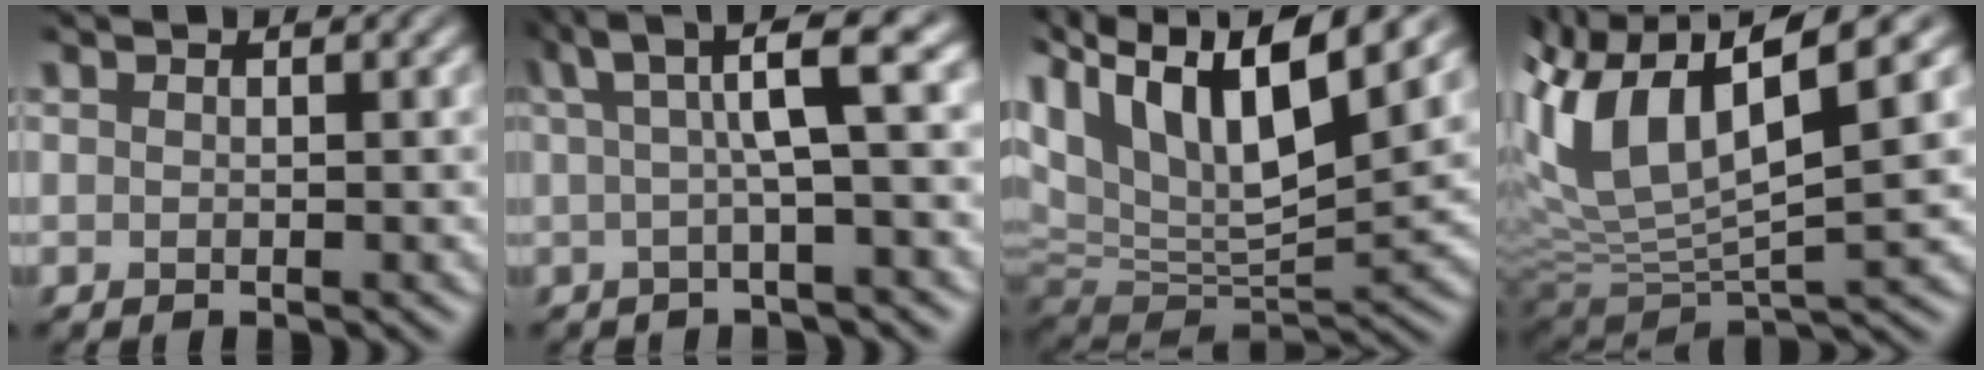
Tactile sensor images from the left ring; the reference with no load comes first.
{"total": 5.8, "force": [1.9, 0.8, 5.4], "torque": [-0.082, 0.022, 0.026]}
{"total": 12.5, "force": [6.7, 5.0, 9.3], "torque": [-0.182, 0.019, 0.124]}
{"total": 9.8, "force": [3.7, 3.4, 8.5], "torque": [-0.173, 0.003, 0.067]}